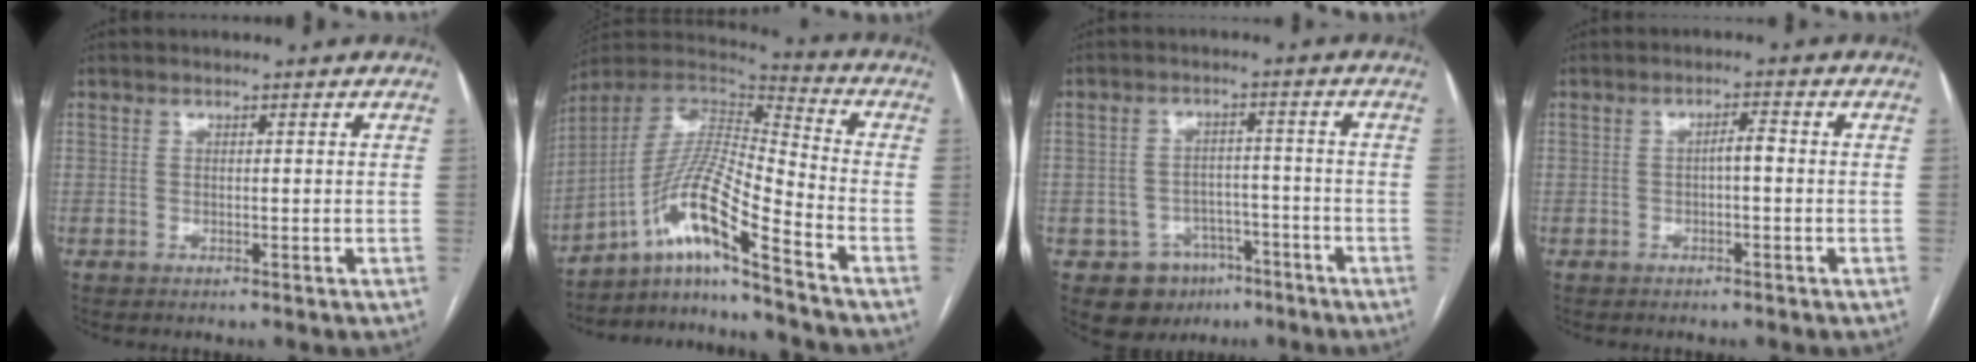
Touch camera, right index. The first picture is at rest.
{"total": 13.9, "force": [-9.1, -0.6, 10.5], "torque": [-0.213, 0.009, -0.164]}
{"total": 7.4, "force": [-4.2, 5.9, 1.3], "torque": [-0.015, 0.016, -0.052]}
{"total": 2.0, "force": [-0.3, 0.5, 2.0], "torque": [-0.031, 0.006, -0.005]}